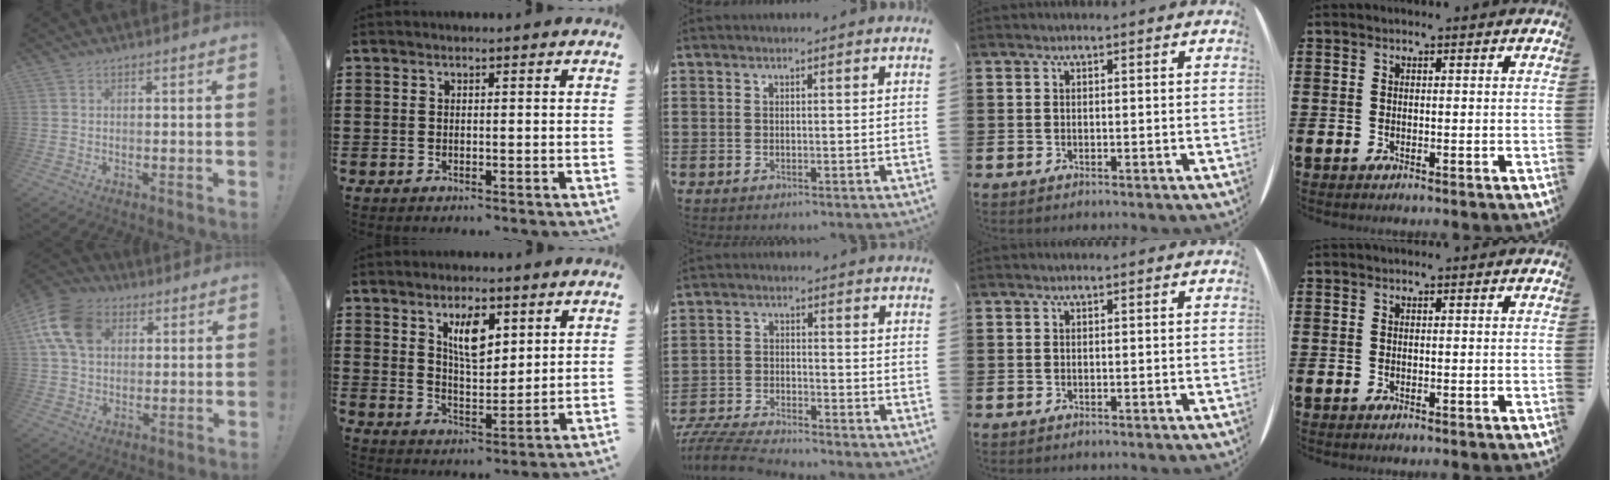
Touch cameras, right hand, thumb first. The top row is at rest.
{"thumb": {"total": 15.0, "force": [4.8, 11.0, 9.0], "torque": [-0.163, -0.004, 0.095]}, "index": {"total": 6.5, "force": [3.2, 2.8, 4.9], "torque": [-0.090, 0.001, 0.053]}, "middle": {"total": 6.5, "force": [-6.2, 0.5, 1.8], "torque": [-0.049, -0.003, -0.124]}}